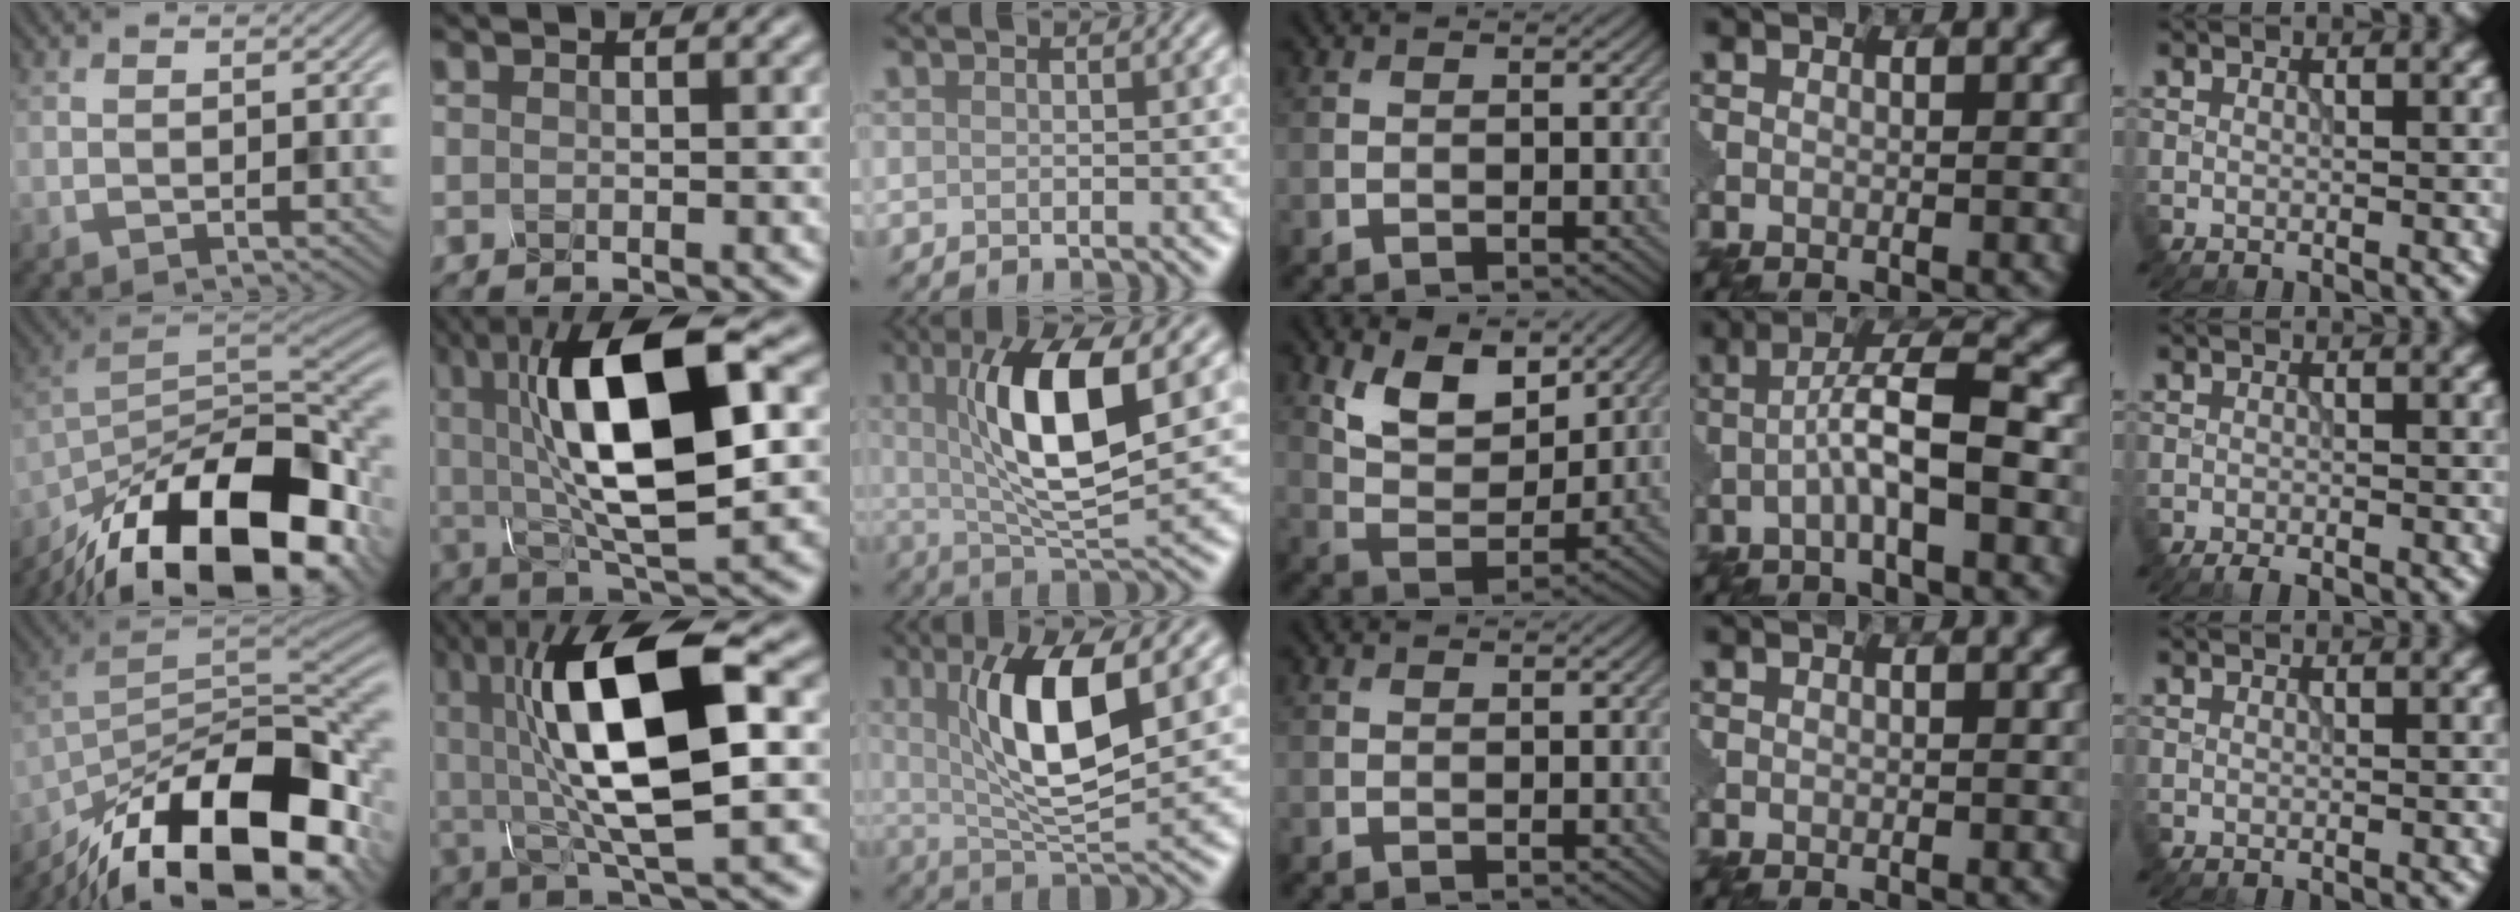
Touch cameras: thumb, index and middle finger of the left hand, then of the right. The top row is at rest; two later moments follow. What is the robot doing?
{"motion": "assemble", "object": "glue stick"}